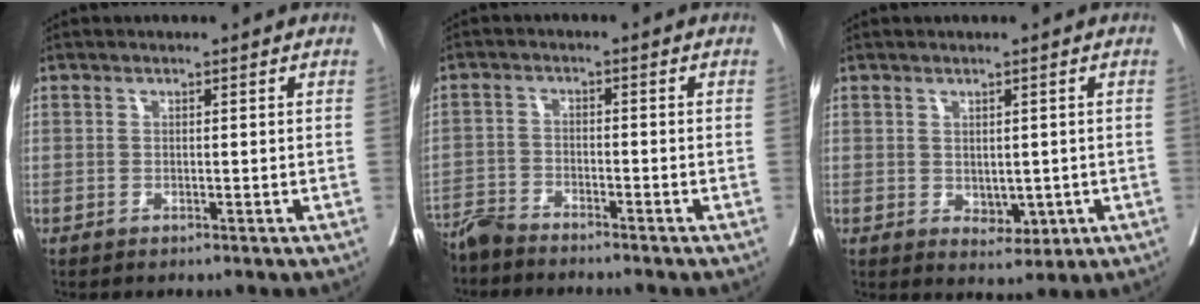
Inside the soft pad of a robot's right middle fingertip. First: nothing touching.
{"total": 6.3, "force": [-6.0, 0.5, 1.7], "torque": [-0.020, -0.016, -0.109]}
{"total": 3.3, "force": [-0.4, 2.1, 2.5], "torque": [-0.027, -0.005, 0.005]}